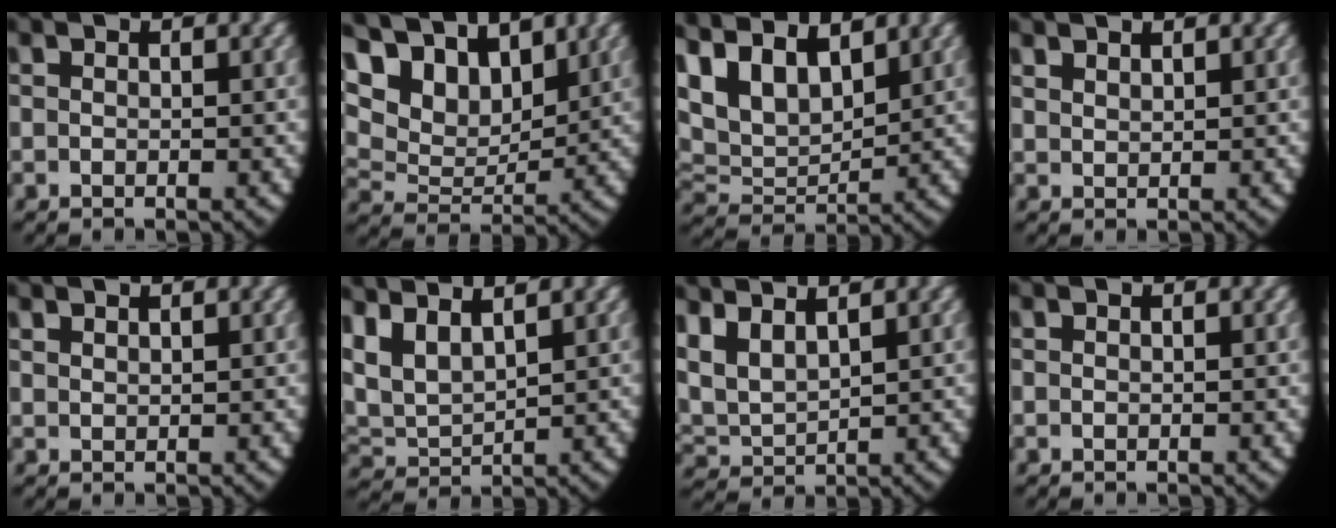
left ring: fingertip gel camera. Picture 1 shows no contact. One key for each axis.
{"total": 11.6, "fx": 4.3, "fy": 8.6, "fz": 6.5, "tx": -0.148, "ty": -0.007, "tz": 0.066}
{"total": 10.9, "fx": 2.9, "fy": 8.6, "fz": 6.1, "tx": -0.149, "ty": -0.021, "tz": 0.049}
{"total": 1.5, "fx": 1.4, "fy": -0.2, "fz": 0.0, "tx": -0.001, "ty": -0.003, "tz": 0.034}
{"total": 1.1, "fx": 1.0, "fy": -0.3, "fz": 0.0, "tx": 0.002, "ty": -0.003, "tz": 0.026}
{"total": 7.7, "fx": 2.2, "fy": 6.2, "fz": 4.0, "tx": -0.121, "ty": -0.009, "tz": 0.034}
{"total": 7.0, "fx": 2.3, "fy": 5.6, "fz": 3.5, "tx": -0.111, "ty": -0.004, "tz": 0.038}
{"total": 0.0}